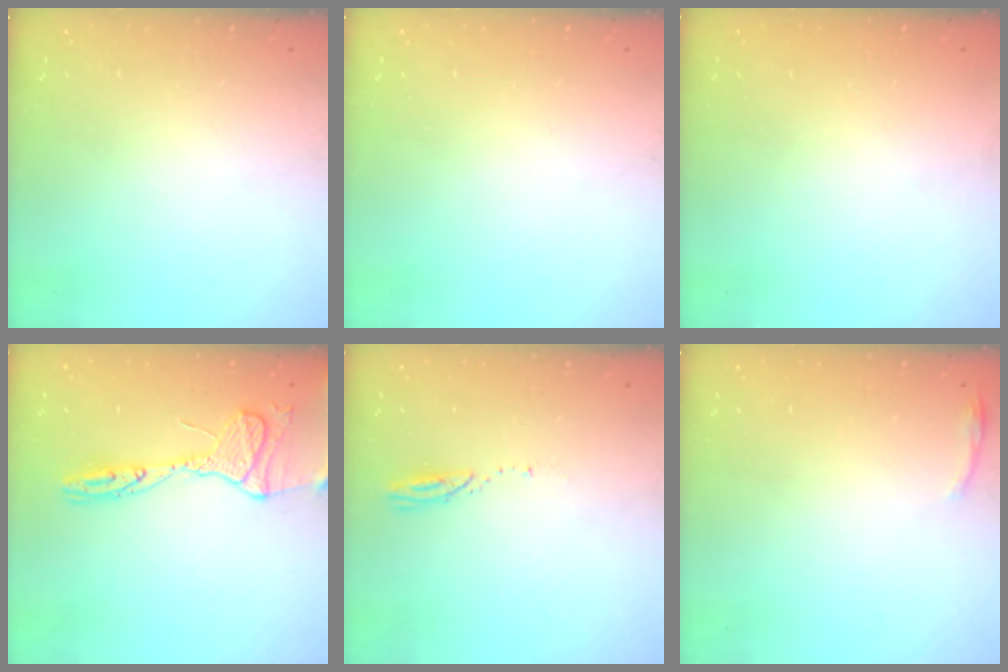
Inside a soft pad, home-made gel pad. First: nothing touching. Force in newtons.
{"total": 0.0}
{"total": 2.9, "press": 2.4, "slide": 1.6}
{"total": 15.9, "press": 15.8, "slide": 1.6}
{"total": 3.0, "press": 3.0, "slide": 0.1}
{"total": 3.6, "press": 3.5, "slide": 0.7}